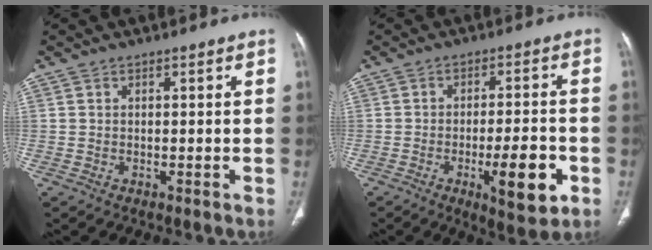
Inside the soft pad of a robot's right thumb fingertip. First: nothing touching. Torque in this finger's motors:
{"motor_torque": [1.45, 1.57, 0.66, -0.97, 0.23]}